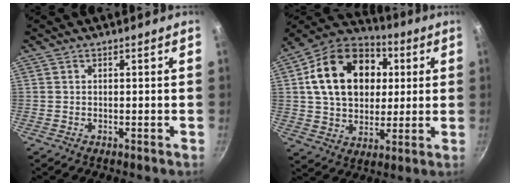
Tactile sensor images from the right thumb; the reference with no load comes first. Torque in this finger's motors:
{"motor_torque": [0.45, 4.10, 1.68, 0.36, 0.18]}